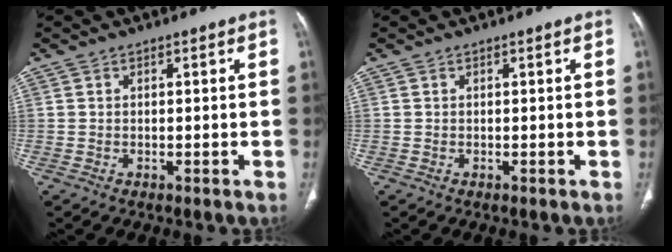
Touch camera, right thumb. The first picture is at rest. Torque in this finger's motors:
{"motor_torque": [0.00, 0.00, -0.06, -0.06, 0.00]}